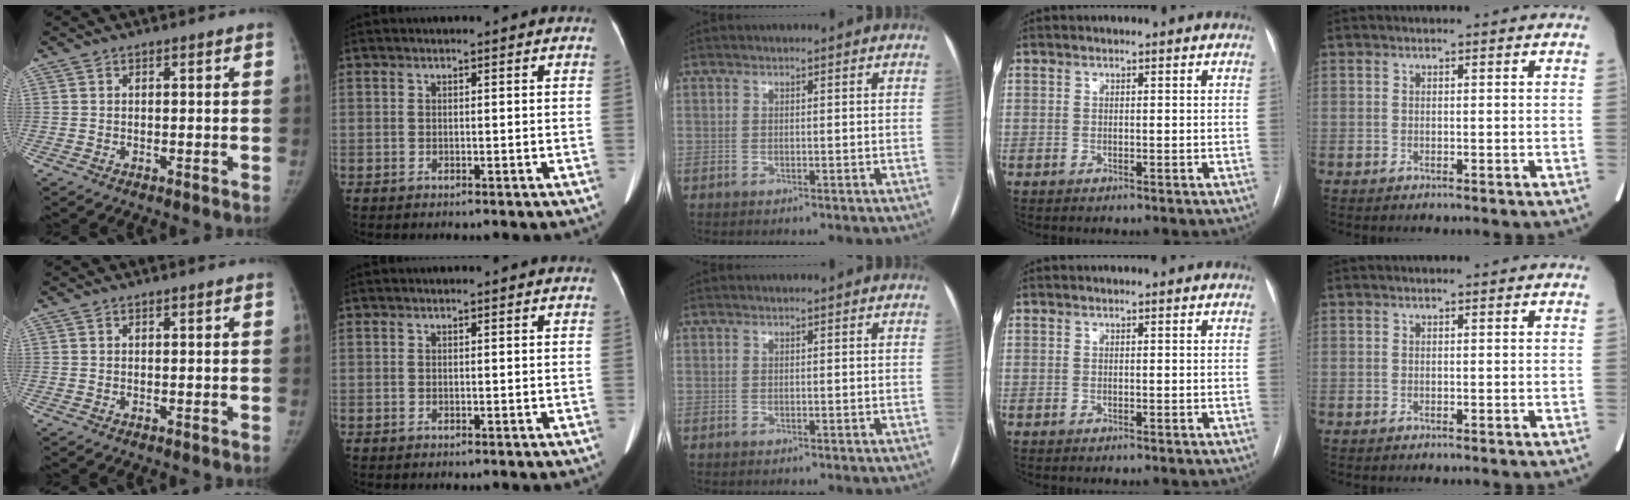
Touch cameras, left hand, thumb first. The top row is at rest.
{}